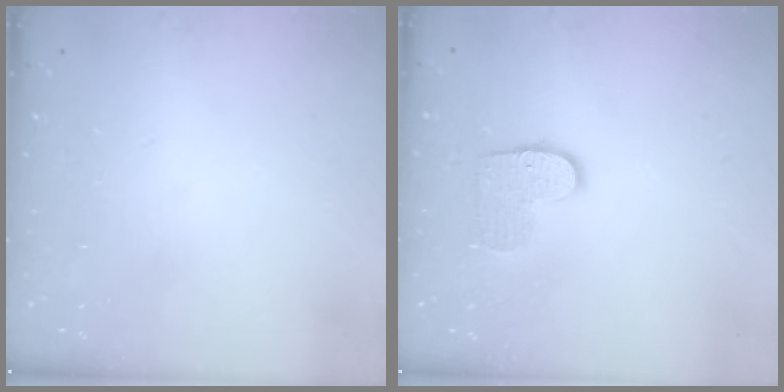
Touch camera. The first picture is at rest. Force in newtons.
{"total": 8.3, "press": 8.3, "slide": 0.3}